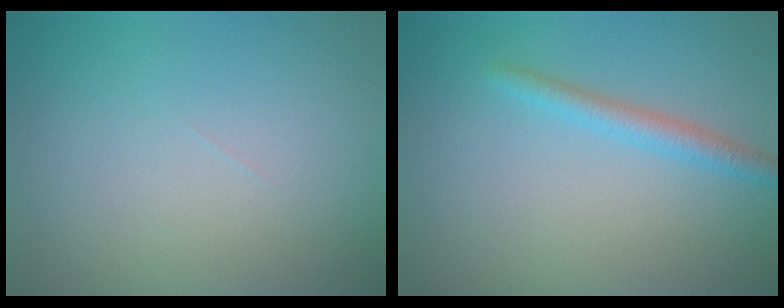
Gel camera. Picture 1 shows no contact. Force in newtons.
{"total": 2.0, "press": 2.0, "slide": 0.1}